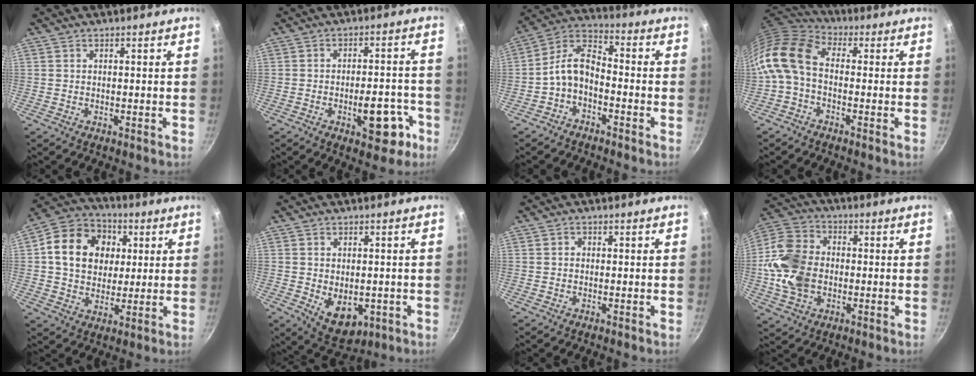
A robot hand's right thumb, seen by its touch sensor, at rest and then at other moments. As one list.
[{"total": 10.2, "force": [-4.3, 4.8, 7.9], "torque": [-0.075, 0.033, -0.050]}, {"total": 8.5, "force": [-3.3, 5.0, 6.0], "torque": [-0.115, 0.054, -0.073]}, {"total": 13.2, "force": [-1.1, 8.8, 9.7], "torque": [-0.201, 0.032, -0.044]}, {"total": 16.3, "force": [3.3, 13.1, 9.0], "torque": [-0.134, 0.013, 0.045]}, {"total": 8.1, "force": [-1.4, 5.4, 5.8], "torque": [-0.067, -0.010, -0.002]}, {"total": 0.8, "force": [0.0, 0.7, 0.3], "torque": [-0.003, 0.004, -0.002]}, {"total": 14.6, "force": [-1.5, 11.1, 9.4], "torque": [-0.168, 0.020, -0.040]}]